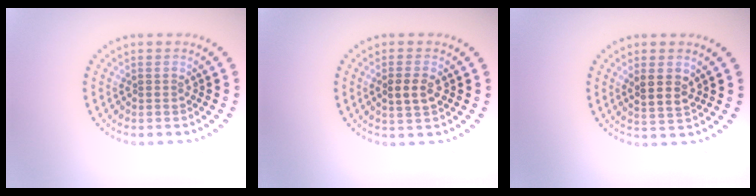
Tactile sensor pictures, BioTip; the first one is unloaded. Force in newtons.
{"total": 2.2, "press": 2.2, "slide": 0.3}
{"total": 2.3, "press": 2.1, "slide": 0.9}